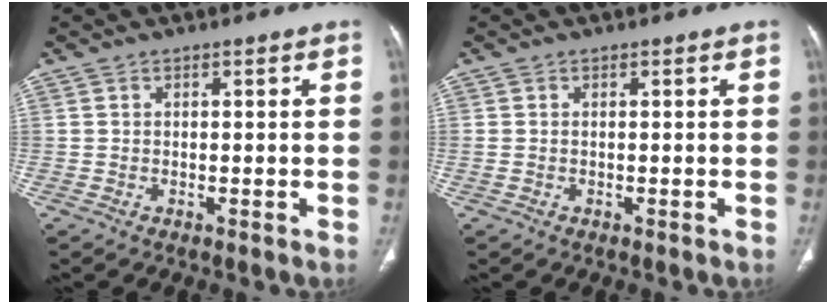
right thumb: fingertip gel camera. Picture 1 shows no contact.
{"total": 0.6, "force": [0.0, 0.3, 0.5], "torque": [-0.018, 0.005, 0.007]}